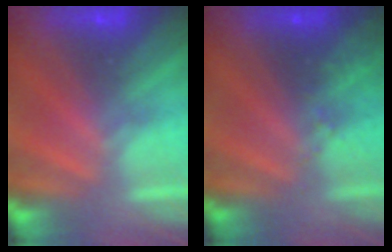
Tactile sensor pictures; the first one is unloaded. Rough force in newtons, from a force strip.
{"total": 2.9}